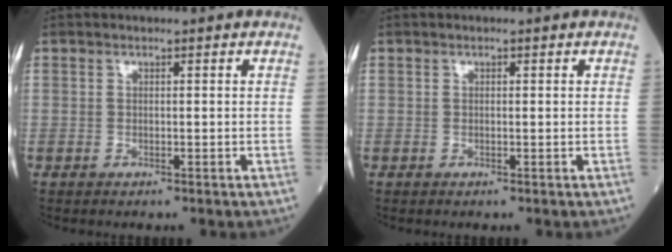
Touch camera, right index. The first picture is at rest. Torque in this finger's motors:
{"motor_torque": [0.07, -0.01, -0.01, -0.01]}